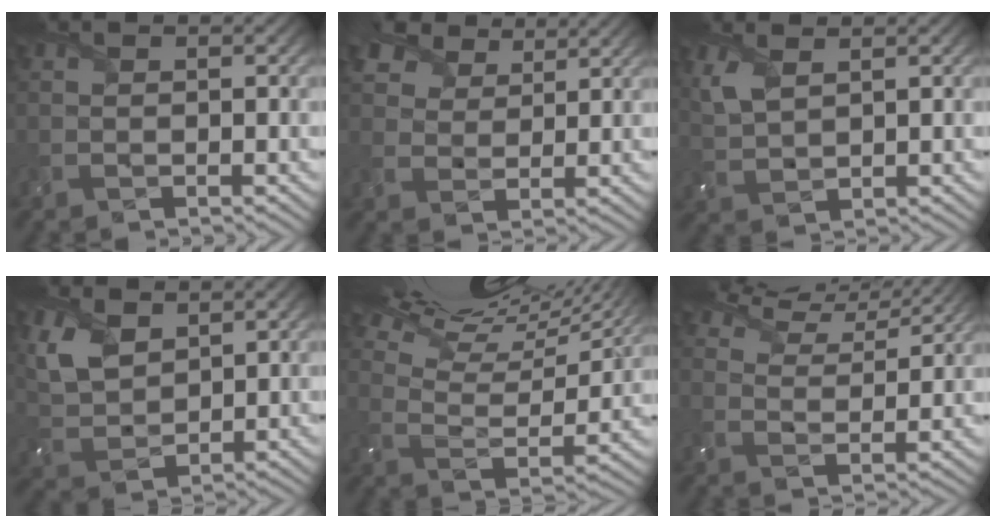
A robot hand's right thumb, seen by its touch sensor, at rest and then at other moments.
{"total": 6.6, "force": [4.9, 3.8, 2.5], "torque": [-0.066, 0.014, 0.091]}
{"total": 4.1, "force": [2.4, 1.8, 2.8], "torque": [-0.087, 0.004, 0.056]}
{"total": 7.2, "force": [3.8, 4.1, 4.4], "torque": [-0.124, -0.001, 0.080]}
{"total": 18.7, "force": [14.9, 4.8, 10.3], "torque": [-0.216, 0.027, 0.207]}
{"total": 8.4, "force": [7.6, 1.8, 3.3], "torque": [-0.085, 0.015, 0.124]}